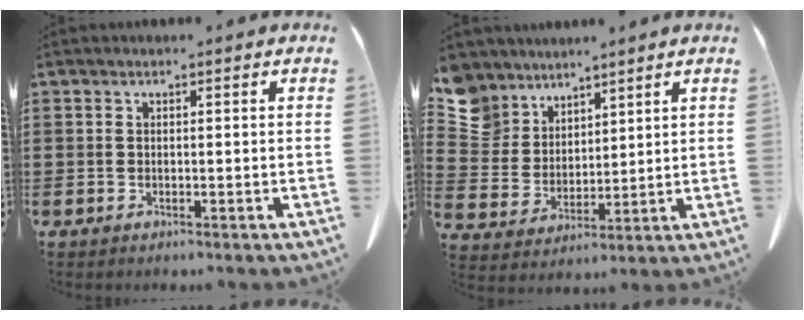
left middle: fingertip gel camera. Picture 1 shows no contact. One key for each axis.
{"total": 7.3, "fx": 6.0, "fy": 4.2, "fz": 0.4, "tx": -0.054, "ty": -0.030, "tz": 0.116}